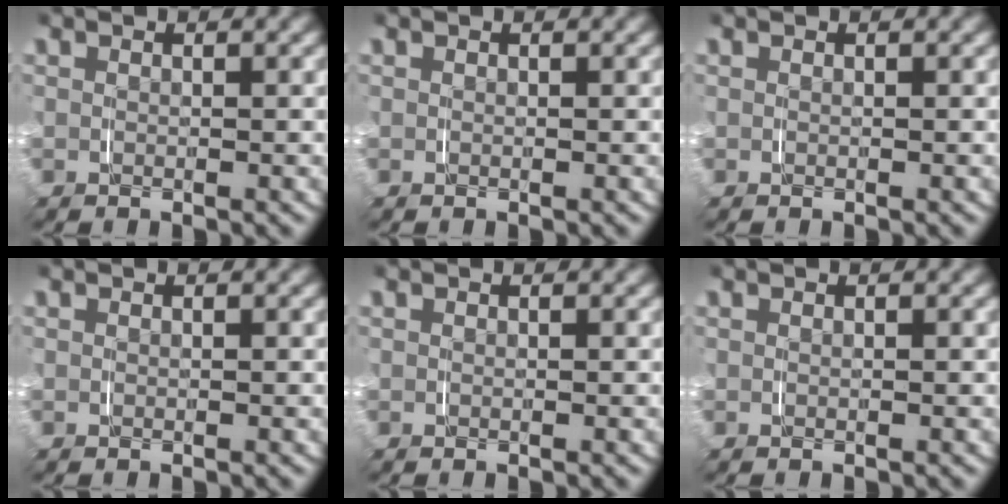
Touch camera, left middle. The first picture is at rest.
{"total": 0.0}
{"total": 0.0}
{"total": 0.0}
{"total": 0.0}
{"total": 0.0}